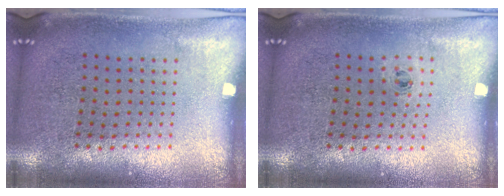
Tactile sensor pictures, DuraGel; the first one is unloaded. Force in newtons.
{"total": 0.5, "press": 0.3, "slide": 0.5}